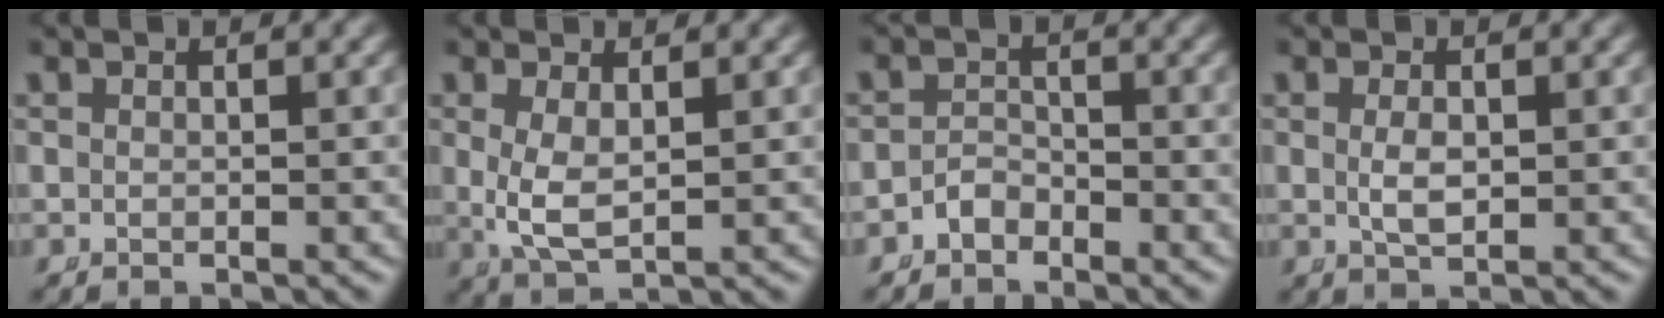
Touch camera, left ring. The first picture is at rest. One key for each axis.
{"total": 4.1, "fx": 0.0, "fy": 2.4, "fz": 3.3, "tx": -0.088, "ty": -0.020, "tz": 0.019}
{"total": 2.3, "fx": -1.8, "fy": 1.3, "fz": 0.3, "tx": -0.011, "ty": -0.009, "tz": -0.030}
{"total": 2.1, "fx": 0.0, "fy": 0.9, "fz": 1.9, "tx": -0.039, "ty": -0.012, "tz": 0.010}